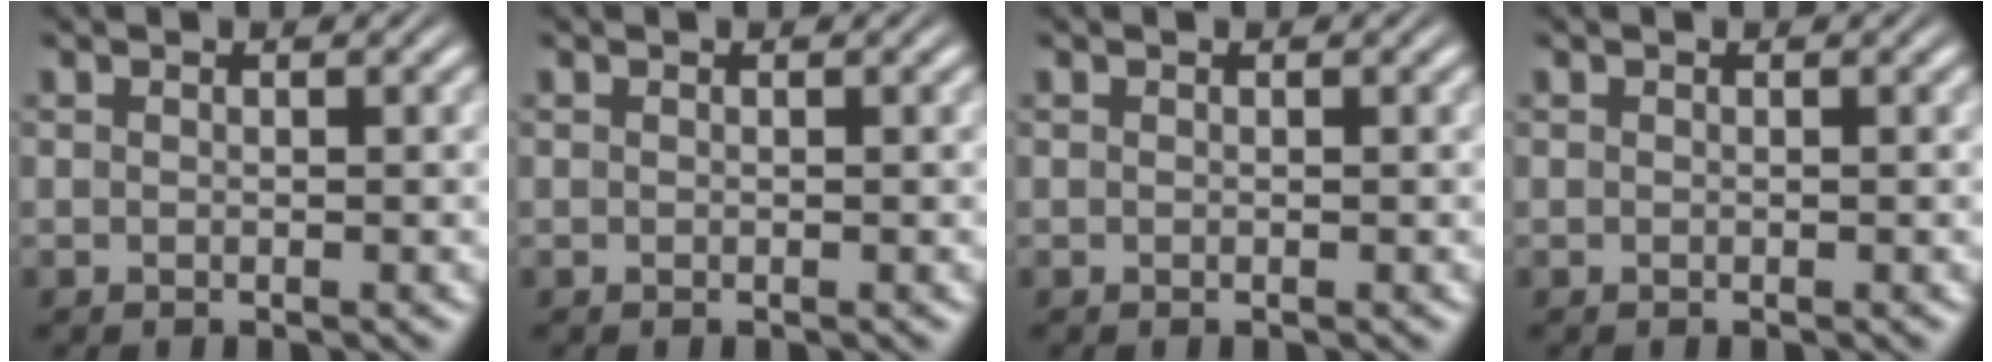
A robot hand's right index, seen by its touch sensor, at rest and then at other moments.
{"total": 0.0}
{"total": 0.0}
{"total": 0.0}